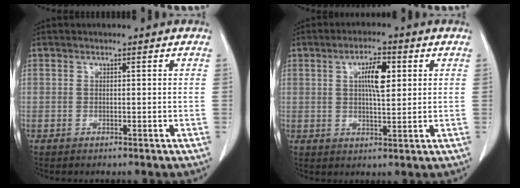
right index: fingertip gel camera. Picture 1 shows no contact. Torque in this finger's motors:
{"motor_torque": [0.28, 0.22, 0.14, 0.06]}